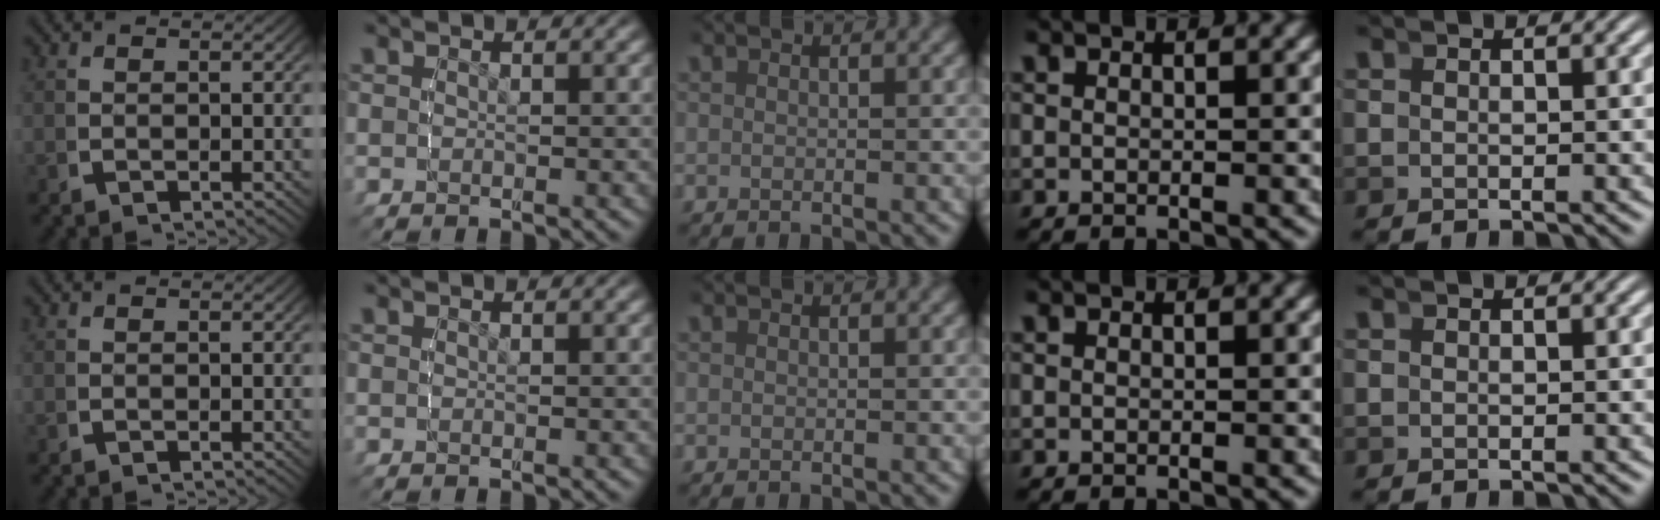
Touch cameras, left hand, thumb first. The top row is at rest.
{}